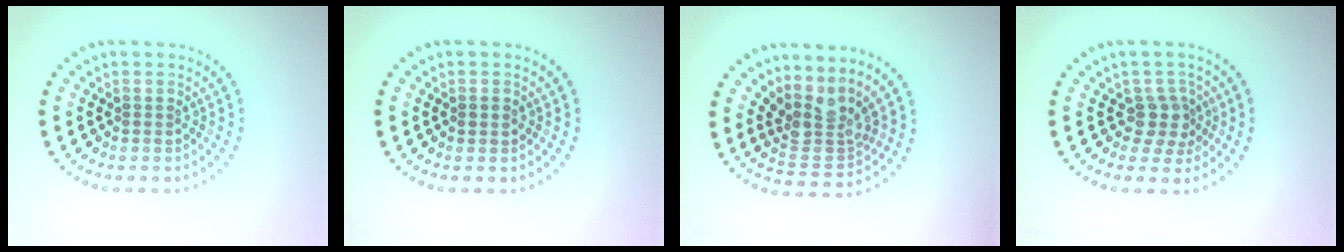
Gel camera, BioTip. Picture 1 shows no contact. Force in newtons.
{"total": 1.0, "press": 0.9, "slide": 0.2}
{"total": 3.7, "press": 2.7, "slide": 2.5}
{"total": 2.4, "press": 2.0, "slide": 1.4}